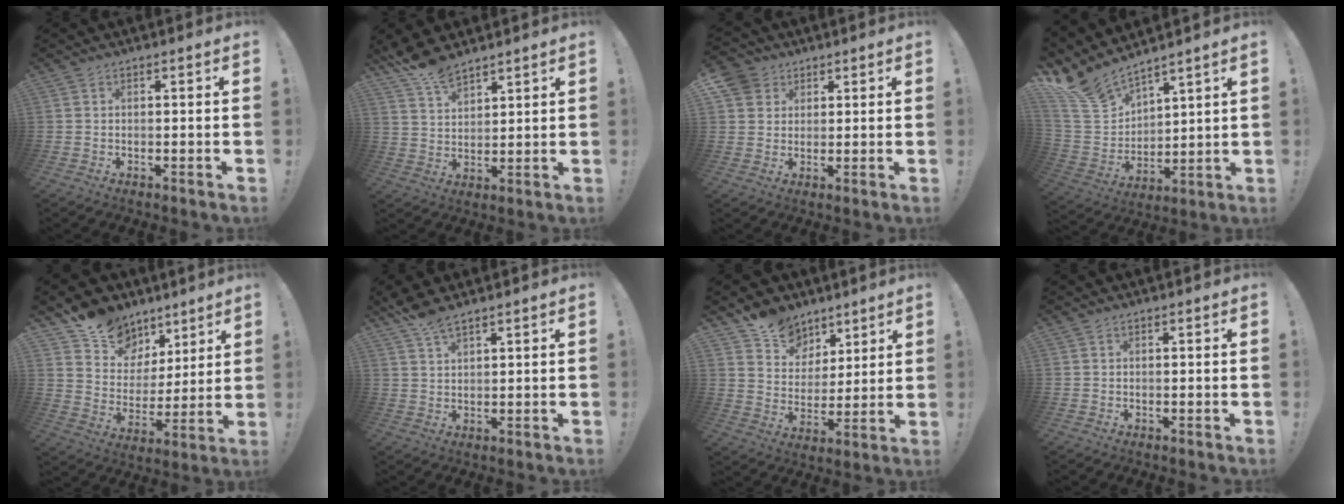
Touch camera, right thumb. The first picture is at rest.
{"total": 8.5, "force": [7.4, 2.9, 3.1], "torque": [-0.059, -0.051, 0.140]}
{"total": 6.2, "force": [3.2, 5.2, 1.2], "torque": [-0.023, -0.015, 0.064]}
{"total": 11.8, "force": [10.5, 4.3, 3.3], "torque": [-0.084, -0.084, 0.198]}
{"total": 13.2, "force": [9.2, 9.1, 2.6], "torque": [-0.044, -0.064, 0.178]}
{"total": 5.4, "force": [4.5, 1.1, 2.7], "torque": [-0.046, -0.027, 0.082]}
{"total": 11.9, "force": [8.2, 8.3, 2.4], "torque": [-0.036, -0.062, 0.162]}
{"total": 0.0}